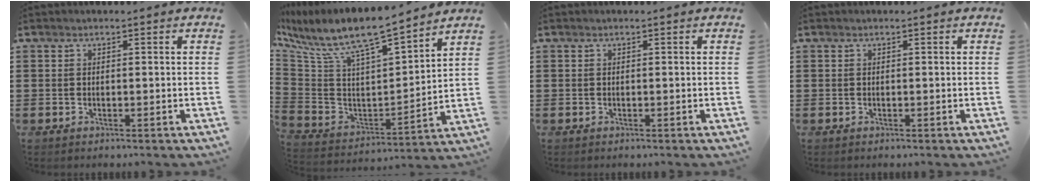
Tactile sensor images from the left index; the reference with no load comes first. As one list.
[{"total": 9.3, "force": [7.8, 1.7, 4.7], "torque": [-0.128, -0.062, 0.130]}, {"total": 0.0}, {"total": 0.0}]